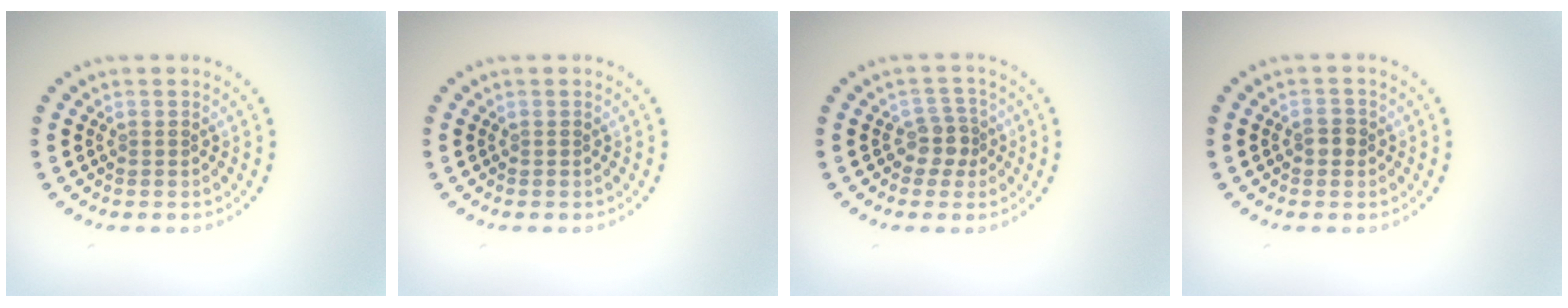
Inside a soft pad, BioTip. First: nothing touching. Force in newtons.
{"total": 0.0}
{"total": 2.2, "press": 1.7, "slide": 1.3}
{"total": 1.3, "press": 1.3, "slide": 0.3}